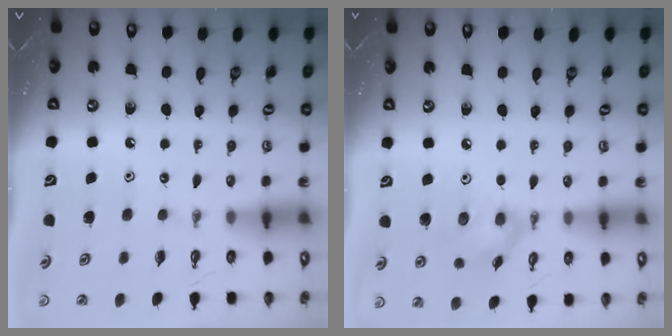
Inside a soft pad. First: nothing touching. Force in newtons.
{"total": 9.8, "press": 9.5, "slide": 2.3}